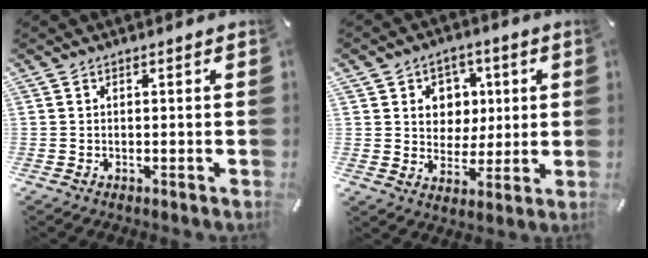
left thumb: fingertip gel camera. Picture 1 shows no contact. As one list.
[{"total": 8.0, "force": [1.7, 7.6, 1.6], "torque": [-0.023, -0.008, 0.031]}]